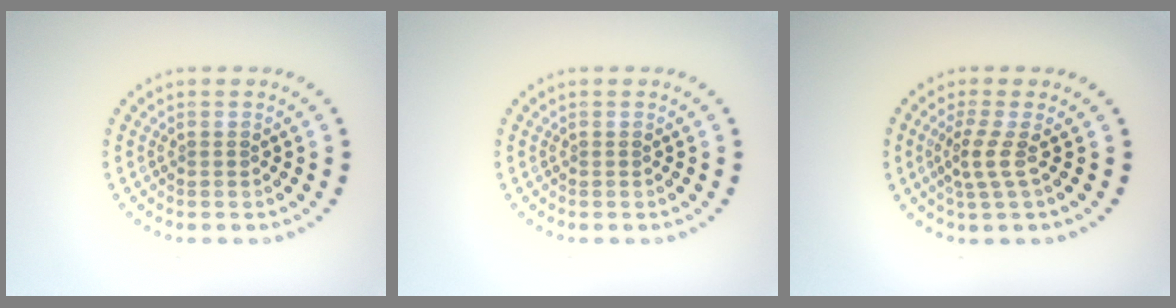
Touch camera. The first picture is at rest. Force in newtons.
{"total": 0.0}
{"total": 2.1, "press": 1.4, "slide": 1.6}